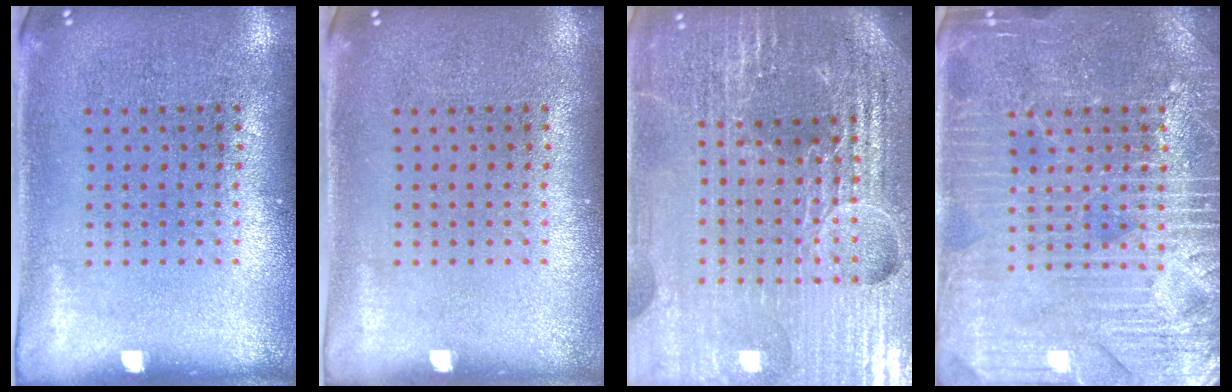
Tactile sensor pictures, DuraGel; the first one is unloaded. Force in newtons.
{"total": 0.0}
{"total": 6.3, "press": 5.6, "slide": 3.0}
{"total": 4.0, "press": 4.0, "slide": 0.4}